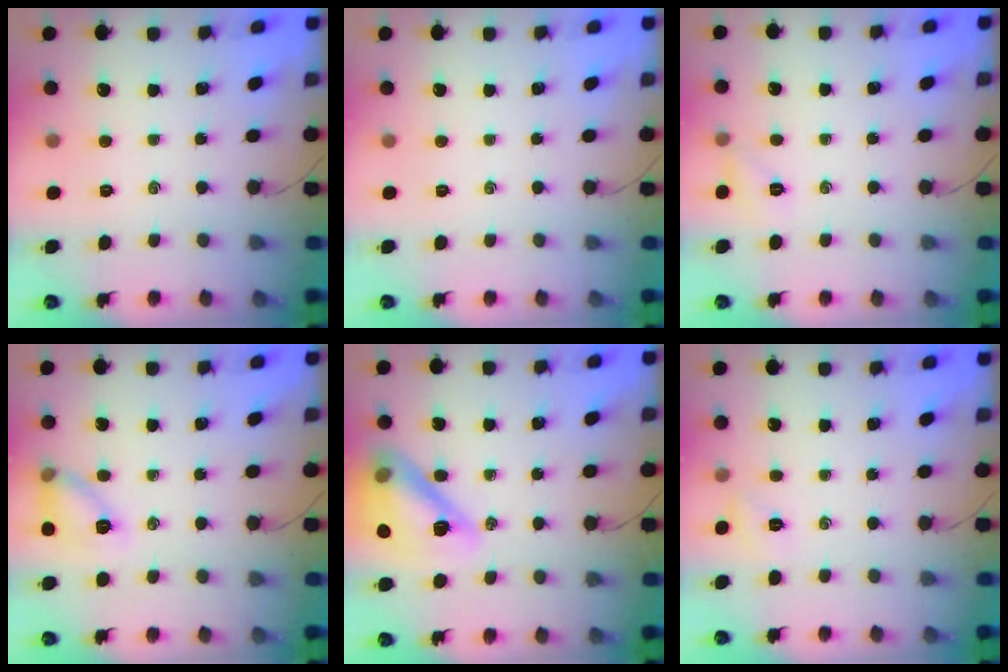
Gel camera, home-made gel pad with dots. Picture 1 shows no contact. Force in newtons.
{"total": 0.0}
{"total": 5.9, "press": 5.7, "slide": 1.6}
{"total": 10.3, "press": 10.3, "slide": 0.2}
{"total": 18.6, "press": 18.3, "slide": 3.4}
{"total": 2.2, "press": 2.1, "slide": 0.6}